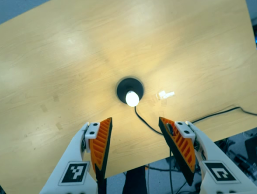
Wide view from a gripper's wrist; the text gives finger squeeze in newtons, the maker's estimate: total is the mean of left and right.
{"total": 0.0}